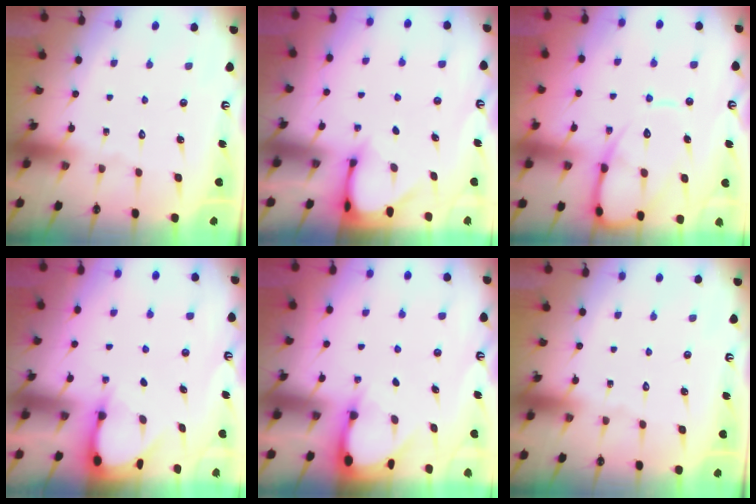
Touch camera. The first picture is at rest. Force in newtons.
{"total": 3.2, "press": 3.2, "slide": 0.3}
{"total": 11.7, "press": 11.6, "slide": 1.4}
{"total": 3.3, "press": 3.3, "slide": 0.3}
{"total": 2.9, "press": 2.9, "slide": 0.3}
{"total": 0.0}